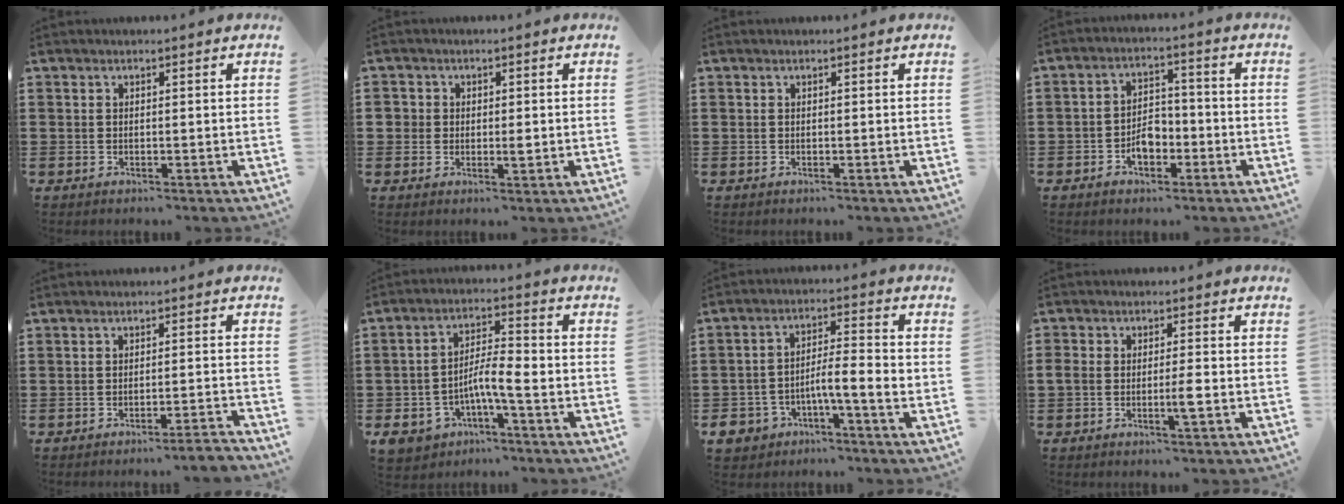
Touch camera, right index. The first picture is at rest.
{"total": 2.2, "force": [0.1, 1.9, 1.2], "torque": [-0.028, 0.008, 0.000]}
{"total": 0.0}
{"total": 4.4, "force": [-2.2, 2.8, 2.6], "torque": [-0.040, 0.004, -0.043]}
{"total": 2.7, "force": [-2.4, -0.3, 1.2], "torque": [-0.019, -0.002, -0.048]}
{"total": 6.6, "force": [-2.6, 3.0, 5.2], "torque": [-0.113, 0.002, -0.053]}
{"total": 6.2, "force": [-3.0, 2.2, 4.9], "torque": [-0.098, 0.001, -0.058]}
{"total": 3.4, "force": [-1.2, 1.0, 3.0], "torque": [-0.061, 0.002, -0.025]}